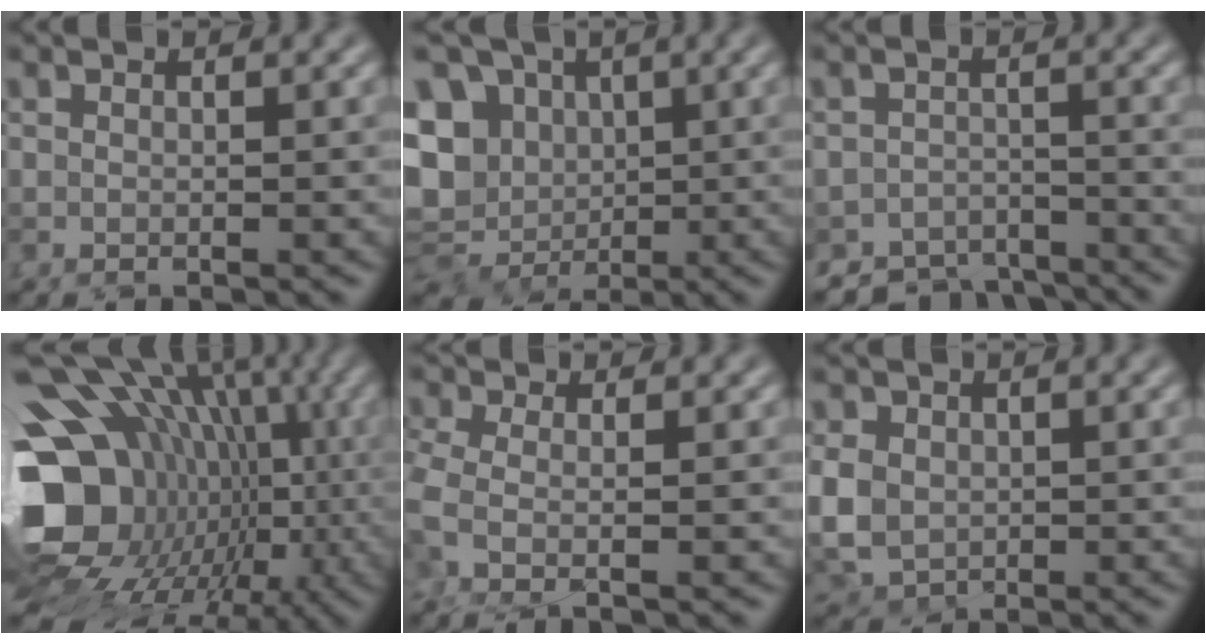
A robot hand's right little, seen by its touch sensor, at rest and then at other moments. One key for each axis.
{"total": 11.1, "fx": 1.4, "fy": 9.5, "fz": 5.7, "tx": -0.105, "ty": 0.010, "tz": 0.003}
{"total": 4.3, "fx": -4.1, "fy": 1.3, "fz": -0.2, "tx": 0.020, "ty": -0.002, "tz": -0.068}
{"total": 19.8, "fx": -1.7, "fy": 15.8, "fz": 11.9, "tx": -0.182, "ty": 0.006, "tz": -0.032}
{"total": 1.3, "fx": -0.1, "fy": 0.4, "fz": 1.2, "tx": -0.036, "ty": -0.006, "tz": -0.013}
{"total": 2.9, "fx": 0.4, "fy": 2.6, "fz": 1.1, "tx": -0.028, "ty": 0.006, "tz": 0.007}